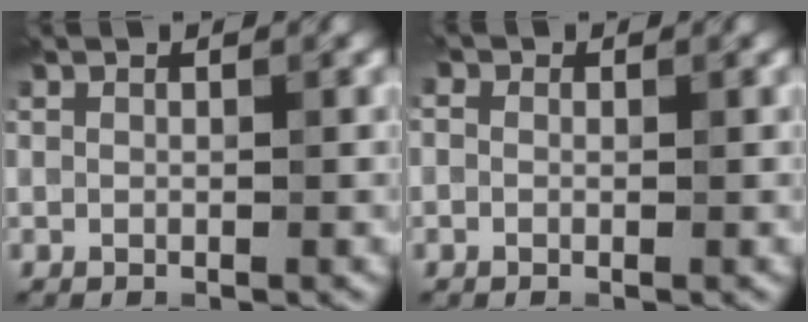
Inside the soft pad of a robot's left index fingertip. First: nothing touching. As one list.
[{"total": 1.4, "force": [0.5, 1.1, 0.8], "torque": [-0.015, 0.001, -0.009]}]